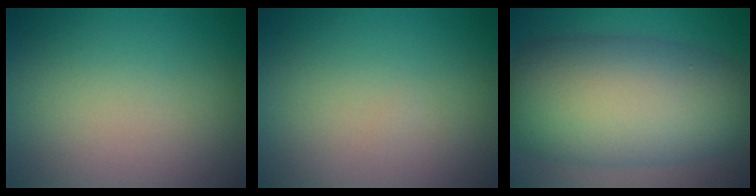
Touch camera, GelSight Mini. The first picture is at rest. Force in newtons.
{"total": 0.0}
{"total": 12.3, "press": 12.3, "slide": 0.1}